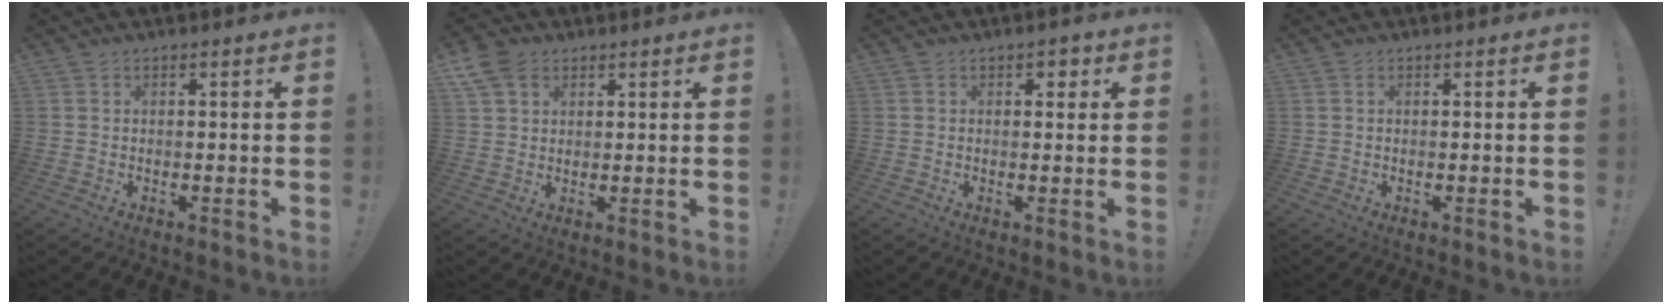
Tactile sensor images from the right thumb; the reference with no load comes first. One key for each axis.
{"total": 7.3, "fx": 3.8, "fy": 5.1, "fz": 3.6, "tx": -0.067, "ty": -0.003, "tz": 0.076}
{"total": 1.7, "fx": 0.6, "fy": 1.4, "fz": 0.9, "tx": -0.002, "ty": -0.001, "tz": 0.005}
{"total": 0.0}